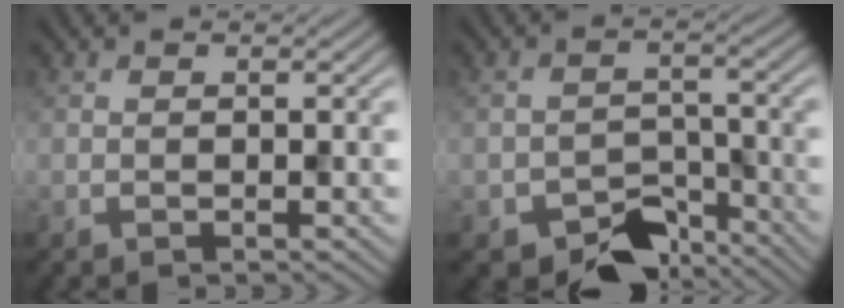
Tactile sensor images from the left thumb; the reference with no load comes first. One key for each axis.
{"total": 7.1, "fx": -5.2, "fy": 3.9, "fz": 2.9, "tx": -0.039, "ty": -0.016, "tz": -0.088}